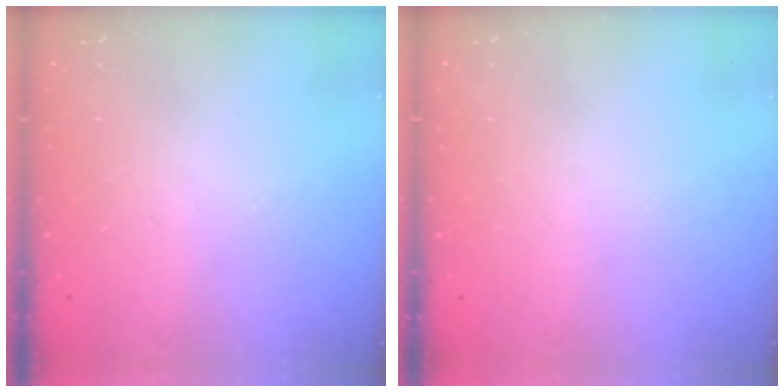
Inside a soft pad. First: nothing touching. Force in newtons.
{"total": 0.0}